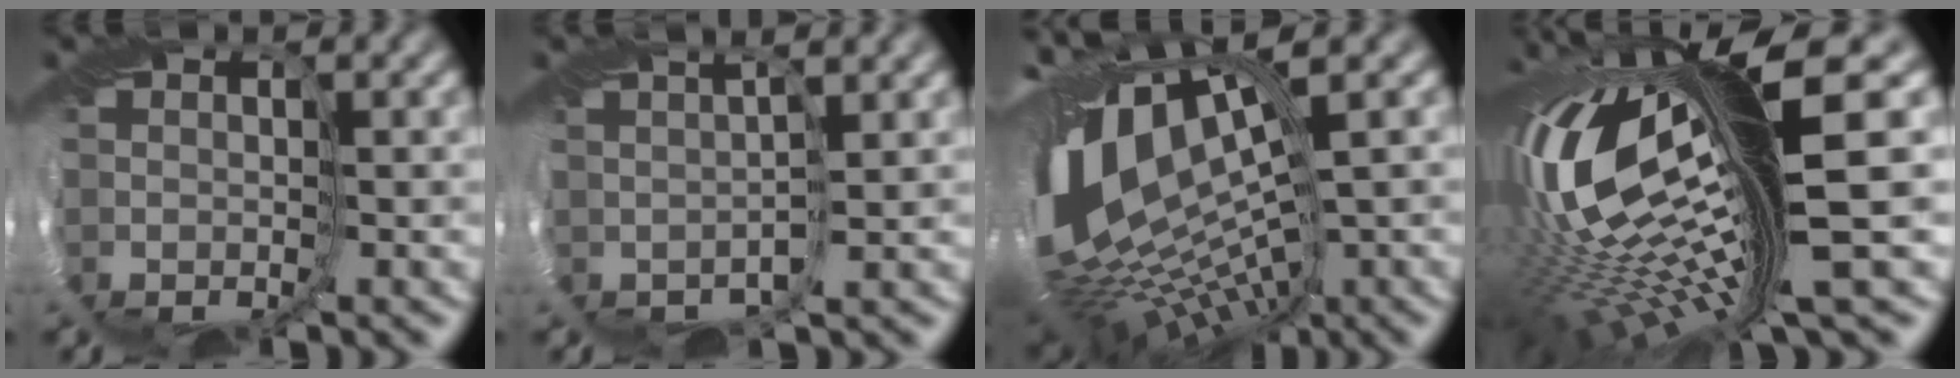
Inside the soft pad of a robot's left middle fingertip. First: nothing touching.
{"total": 1.9, "force": [1.6, -1.1, 0.0], "torque": [0.004, 0.029, 0.018]}
{"total": 14.9, "force": [1.3, 6.4, 13.4], "torque": [-0.279, -0.017, 0.051]}
{"total": 16.1, "force": [-0.2, 3.2, 15.8], "torque": [-0.303, -0.036, 0.020]}